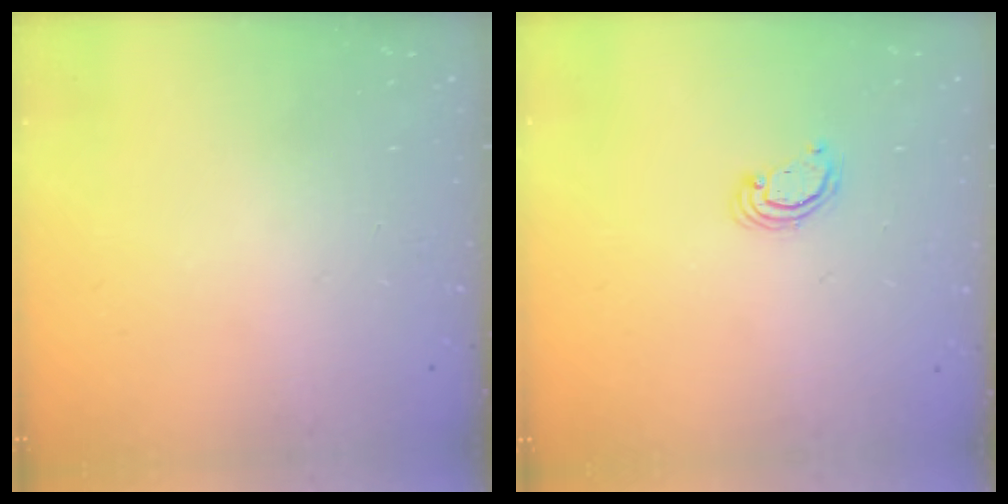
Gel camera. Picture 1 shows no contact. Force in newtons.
{"total": 2.5, "press": 2.5, "slide": 0.2}